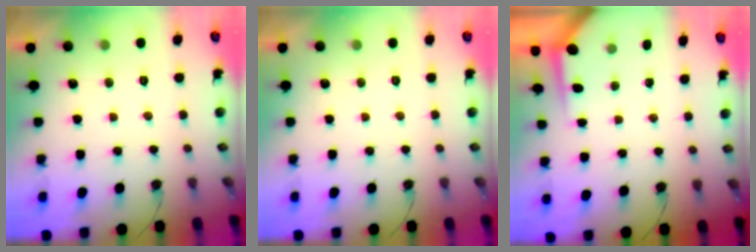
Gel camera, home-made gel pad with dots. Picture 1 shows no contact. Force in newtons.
{"total": 0.0}
{"total": 3.6, "press": 3.6, "slide": 0.4}